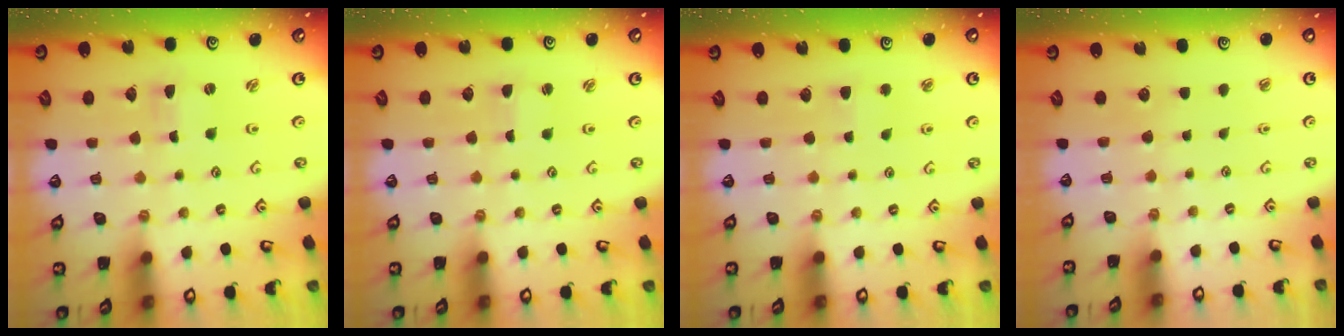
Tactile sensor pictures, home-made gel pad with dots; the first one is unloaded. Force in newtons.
{"total": 1.4, "press": 1.3, "slide": 0.2}
{"total": 2.8, "press": 2.8, "slide": 0.5}
{"total": 0.0}